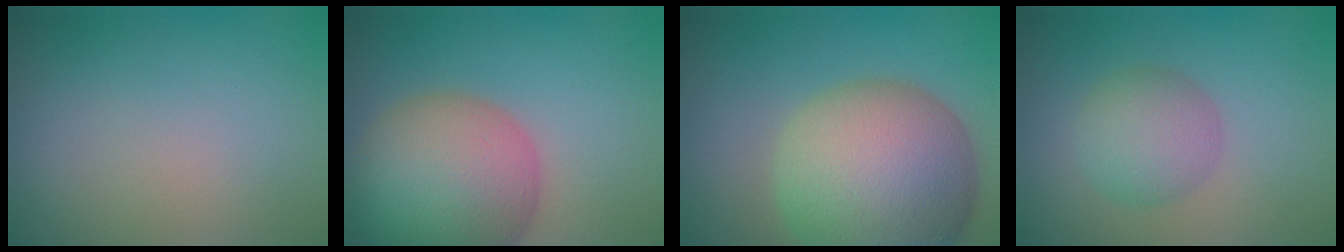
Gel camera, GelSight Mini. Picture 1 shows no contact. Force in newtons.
{"total": 11.4, "press": 11.3, "slide": 0.5}
{"total": 14.6, "press": 14.6, "slide": 1.3}
{"total": 4.0, "press": 4.0, "slide": 0.1}